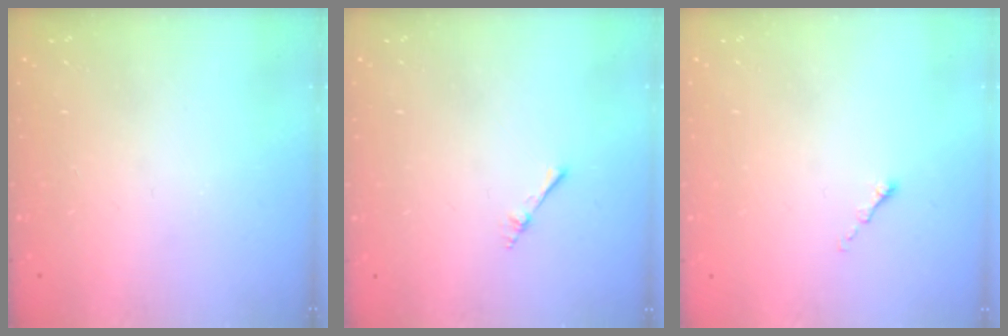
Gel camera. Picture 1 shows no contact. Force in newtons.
{"total": 2.2, "press": 2.1, "slide": 0.3}
{"total": 0.0}